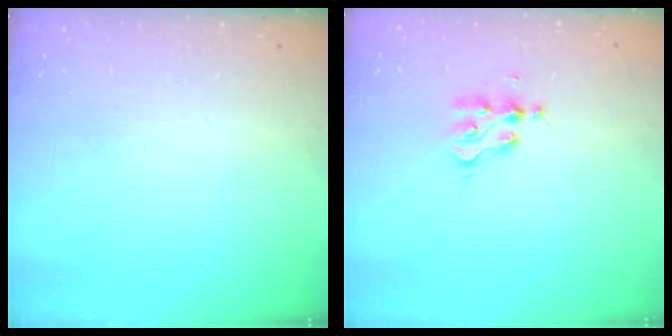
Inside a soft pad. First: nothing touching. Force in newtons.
{"total": 2.7, "press": 2.6, "slide": 0.3}